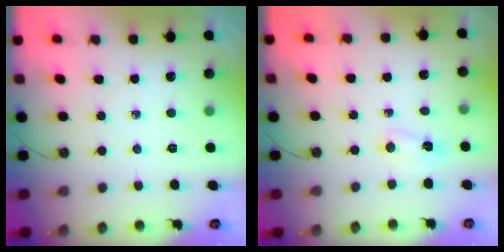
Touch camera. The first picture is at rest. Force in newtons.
{"total": 2.8, "press": 2.7, "slide": 0.5}